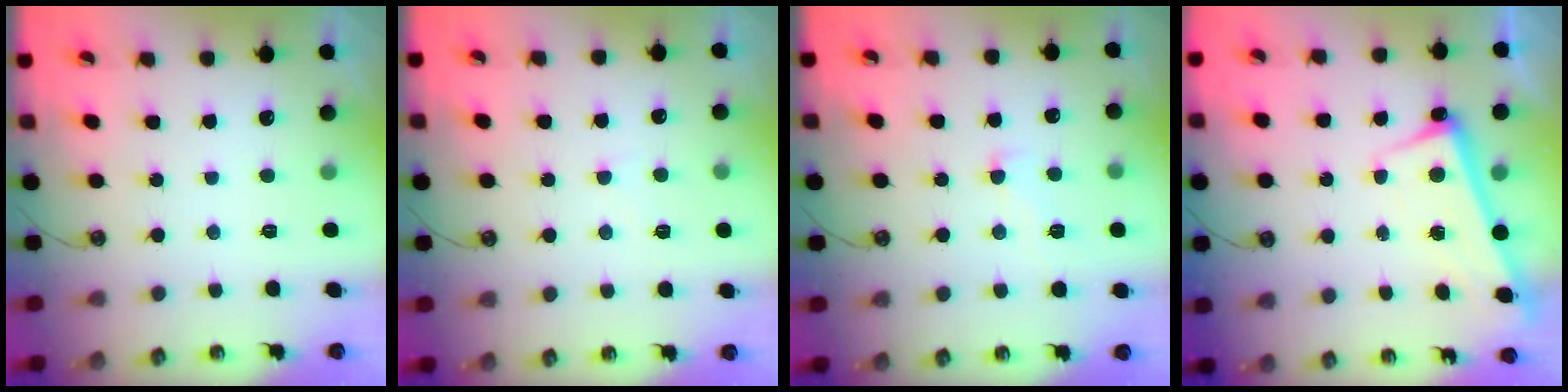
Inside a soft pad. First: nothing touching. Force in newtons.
{"total": 5.2, "press": 5.2, "slide": 0.5}
{"total": 1.9, "press": 1.9, "slide": 0.4}
{"total": 2.6, "press": 2.5, "slide": 0.7}